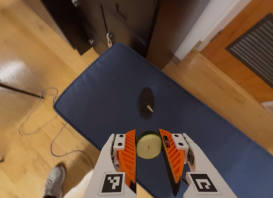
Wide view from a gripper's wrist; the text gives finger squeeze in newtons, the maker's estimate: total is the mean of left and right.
{"total": 10.4, "left": 10.2, "right": 10.5}